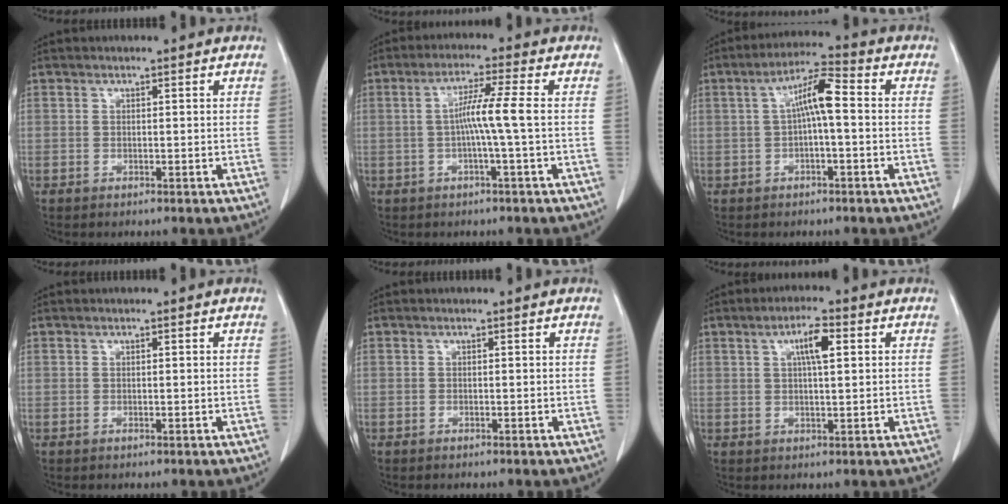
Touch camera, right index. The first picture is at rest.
{"total": 6.2, "force": [-0.3, -0.8, 6.1], "torque": [-0.115, 0.009, -0.004]}
{"total": 7.1, "force": [0.4, 1.5, 6.9], "torque": [-0.133, 0.026, 0.006]}
{"total": 0.7, "force": [0.0, 0.3, 0.6], "torque": [-0.019, 0.003, 0.004]}
{"total": 0.0}
{"total": 5.5, "force": [1.8, 1.3, 5.0], "torque": [-0.093, 0.007, 0.033]}